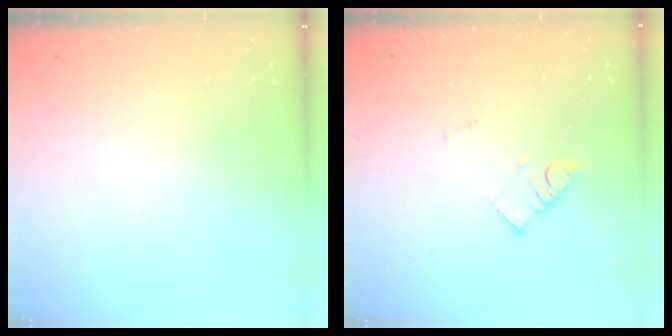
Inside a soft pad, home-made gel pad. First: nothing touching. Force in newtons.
{"total": 2.7, "press": 2.7, "slide": 0.1}